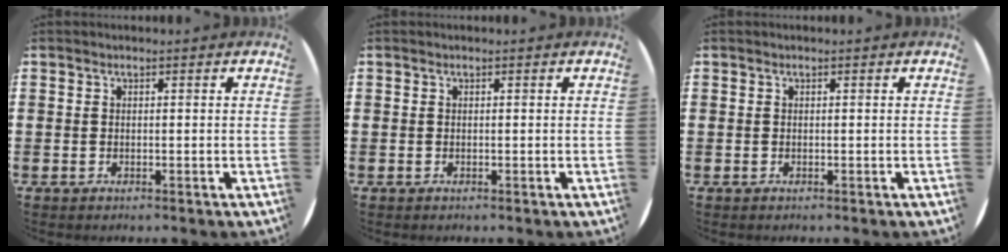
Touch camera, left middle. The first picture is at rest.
{"total": 0.0}
{"total": 0.0}